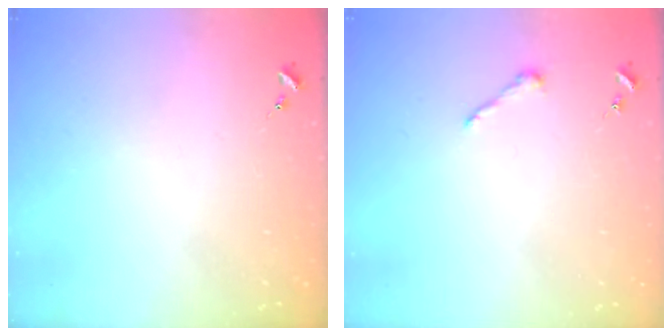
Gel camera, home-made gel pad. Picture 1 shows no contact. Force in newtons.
{"total": 3.6, "press": 3.6, "slide": 0.4}